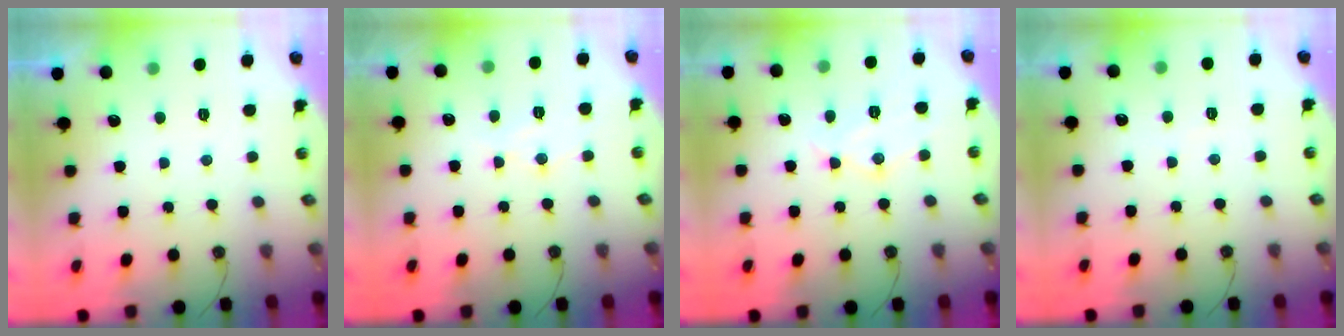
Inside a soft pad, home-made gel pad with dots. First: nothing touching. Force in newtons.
{"total": 7.6, "press": 7.5, "slide": 0.8}
{"total": 10.2, "press": 10.2, "slide": 0.5}
{"total": 2.7, "press": 2.7, "slide": 0.4}